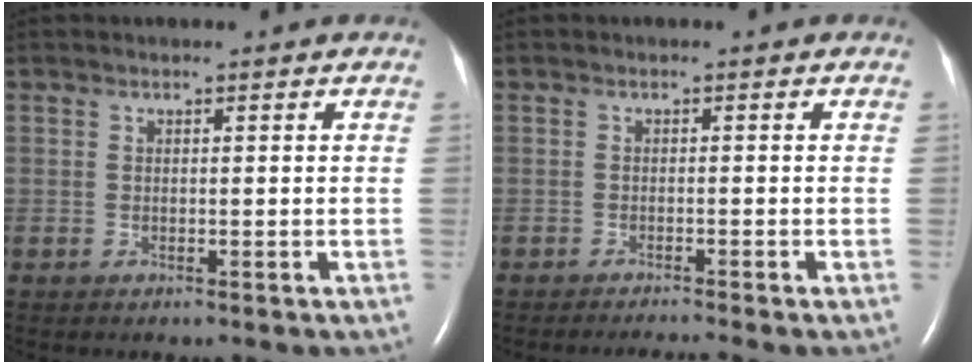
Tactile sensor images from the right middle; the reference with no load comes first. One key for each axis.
{"total": 2.8, "fx": -2.4, "fy": -1.2, "fz": 0.8, "tx": -0.012, "ty": -0.007, "tz": -0.038}